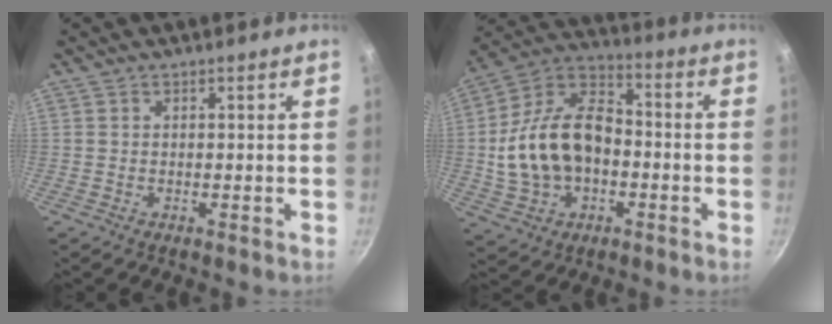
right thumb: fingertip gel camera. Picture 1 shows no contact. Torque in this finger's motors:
{"motor_torque": [-0.35, 1.23, 1.24, -1.15, 0.18]}